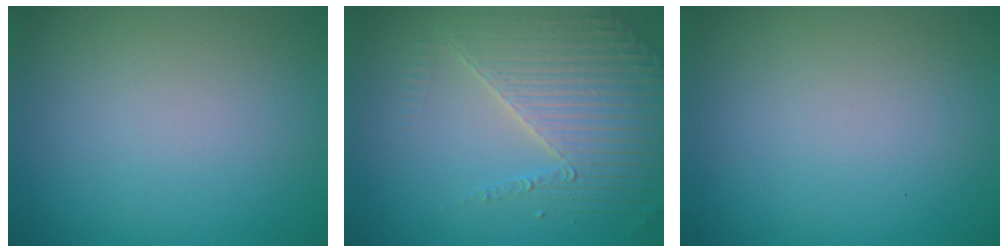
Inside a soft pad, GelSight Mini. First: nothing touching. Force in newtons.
{"total": 4.3, "press": 4.0, "slide": 1.6}
{"total": 0.0}